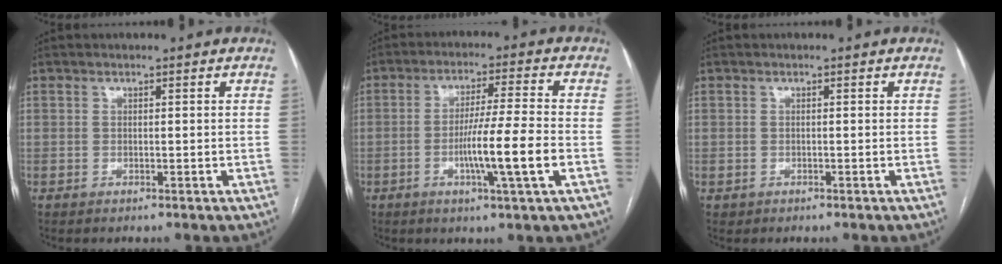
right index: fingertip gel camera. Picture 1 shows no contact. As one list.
[{"total": 9.6, "force": [-2.7, -0.9, 9.2], "torque": [-0.163, -0.009, -0.048]}, {"total": 0.6, "force": [-0.2, 0.5, 0.0], "torque": [-0.004, 0.005, -0.004]}]